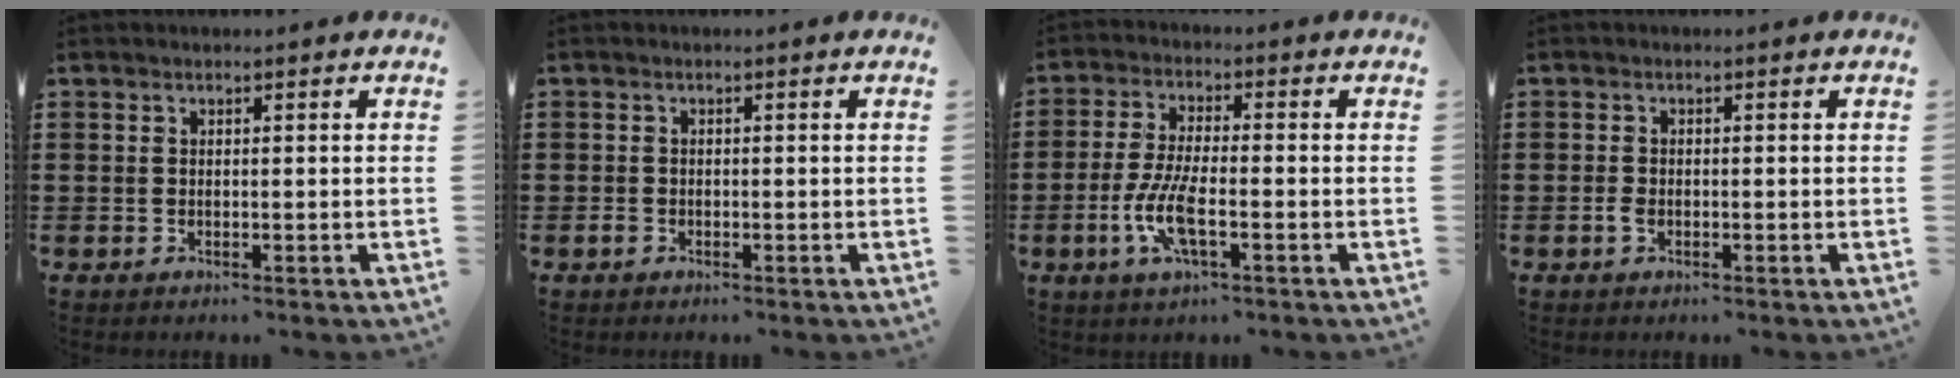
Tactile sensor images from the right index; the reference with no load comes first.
{"total": 1.1, "force": [-0.6, 0.7, 0.5], "torque": [-0.010, 0.000, -0.012]}
{"total": 7.2, "force": [-2.6, 2.2, 6.4], "torque": [-0.147, -0.015, -0.052]}
{"total": 1.5, "force": [-0.8, 0.8, 1.0], "torque": [-0.029, -0.005, -0.016]}